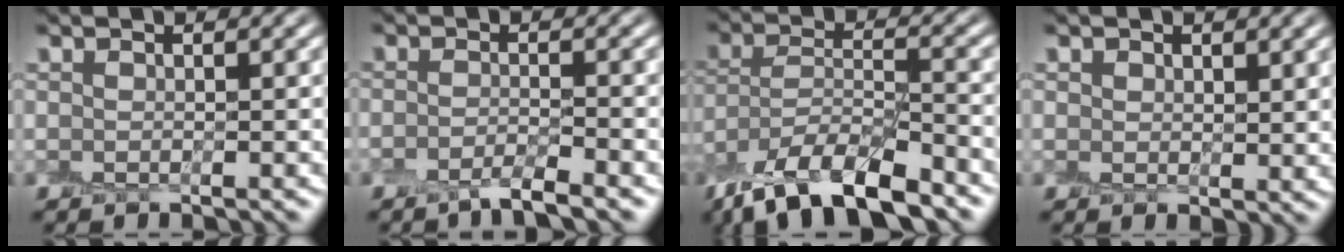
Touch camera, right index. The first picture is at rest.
{"total": 2.6, "force": [-1.9, 0.5, 1.8], "torque": [-0.025, -0.004, -0.046]}
{"total": 11.5, "force": [-8.9, 3.8, 6.4], "torque": [-0.114, 0.000, -0.169]}
{"total": 1.4, "force": [0.8, 0.9, 0.7], "torque": [-0.008, -0.004, 0.019]}